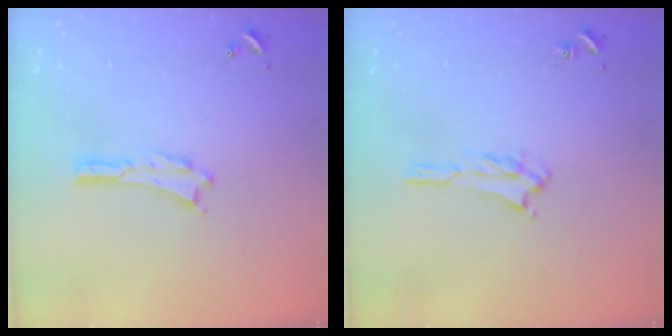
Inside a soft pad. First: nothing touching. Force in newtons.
{"total": 1.2, "press": 1.1, "slide": 0.5}